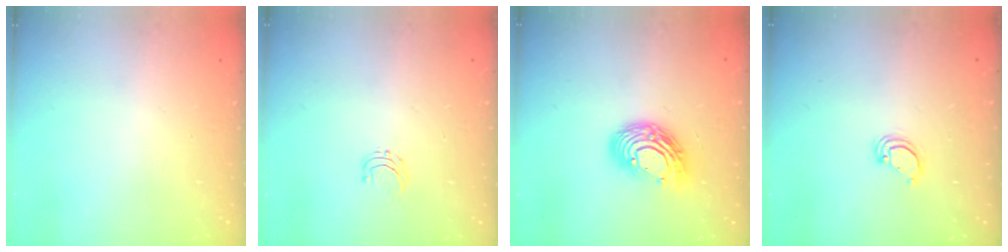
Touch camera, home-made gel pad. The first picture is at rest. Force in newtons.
{"total": 4.0, "press": 4.0, "slide": 0.3}
{"total": 12.8, "press": 12.8, "slide": 1.1}
{"total": 2.9, "press": 2.9, "slide": 0.1}